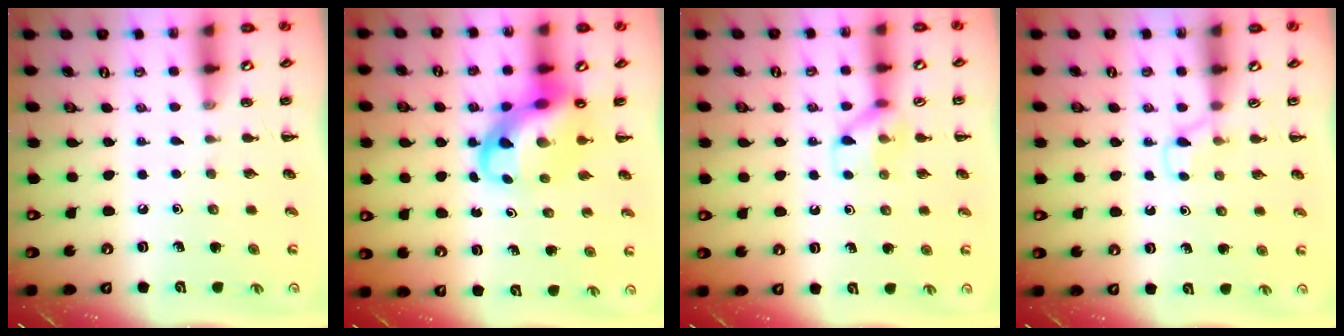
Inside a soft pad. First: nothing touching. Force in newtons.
{"total": 9.1, "press": 8.8, "slide": 2.4}
{"total": 8.6, "press": 8.6, "slide": 0.6}
{"total": 2.8, "press": 2.5, "slide": 1.1}